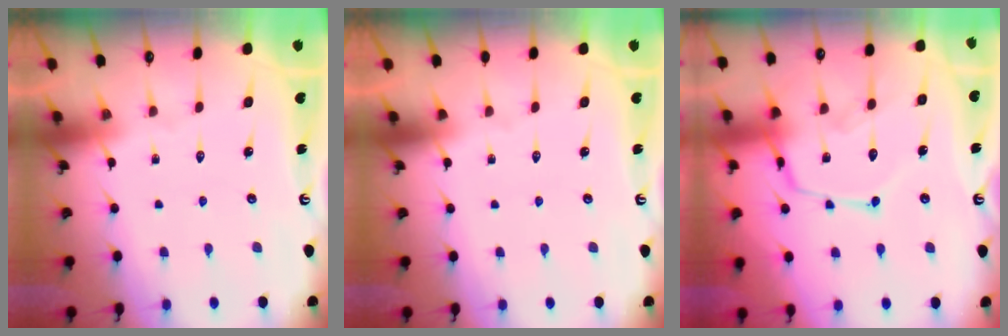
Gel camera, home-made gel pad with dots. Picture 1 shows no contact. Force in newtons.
{"total": 0.0}
{"total": 13.7, "press": 13.6, "slide": 1.0}